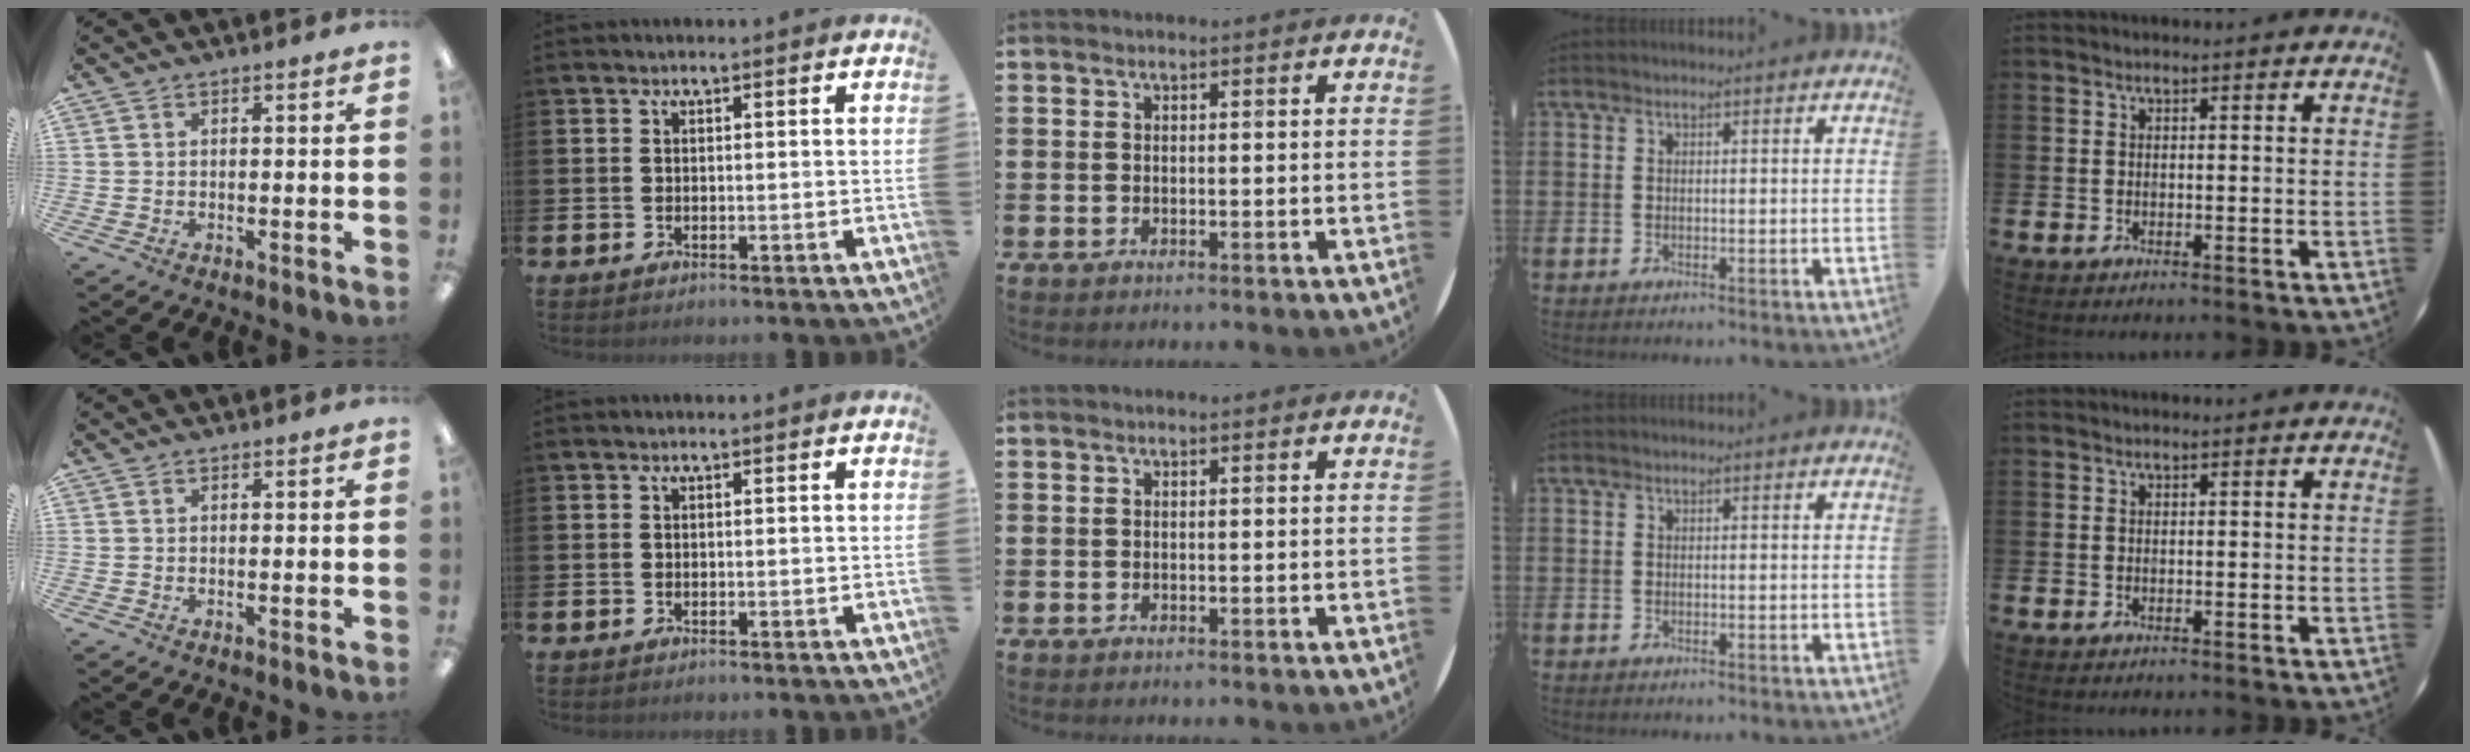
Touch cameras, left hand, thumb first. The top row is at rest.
{}